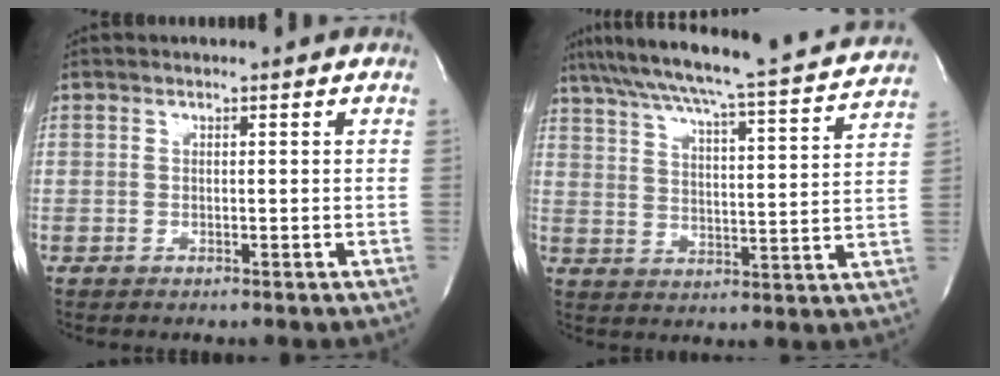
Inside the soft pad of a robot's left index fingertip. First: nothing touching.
{"total": 24.0, "force": [21.8, 0.8, 10.0], "torque": [-0.172, -0.020, 0.291]}